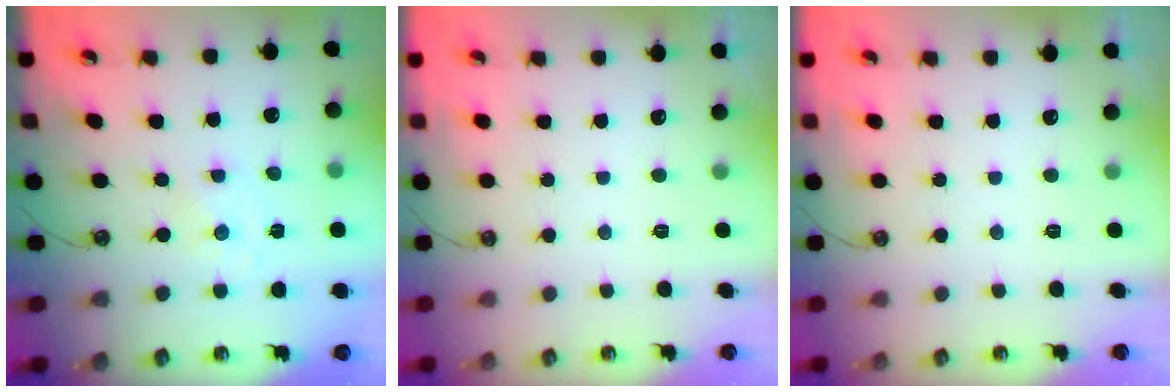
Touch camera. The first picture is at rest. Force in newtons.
{"total": 0.0}
{"total": 0.0}